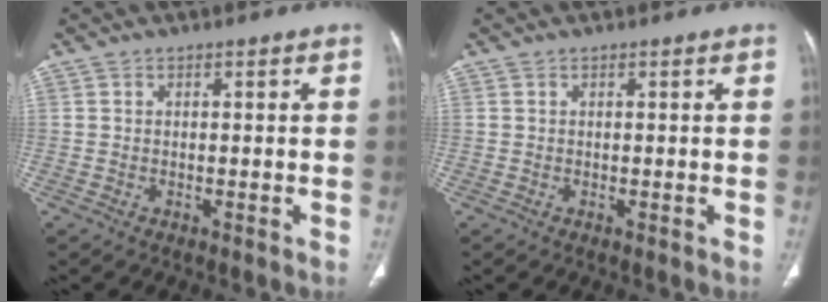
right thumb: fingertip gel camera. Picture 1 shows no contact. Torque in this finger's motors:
{"motor_torque": [2.51, 2.49, -0.23, 0.41, 0.03]}